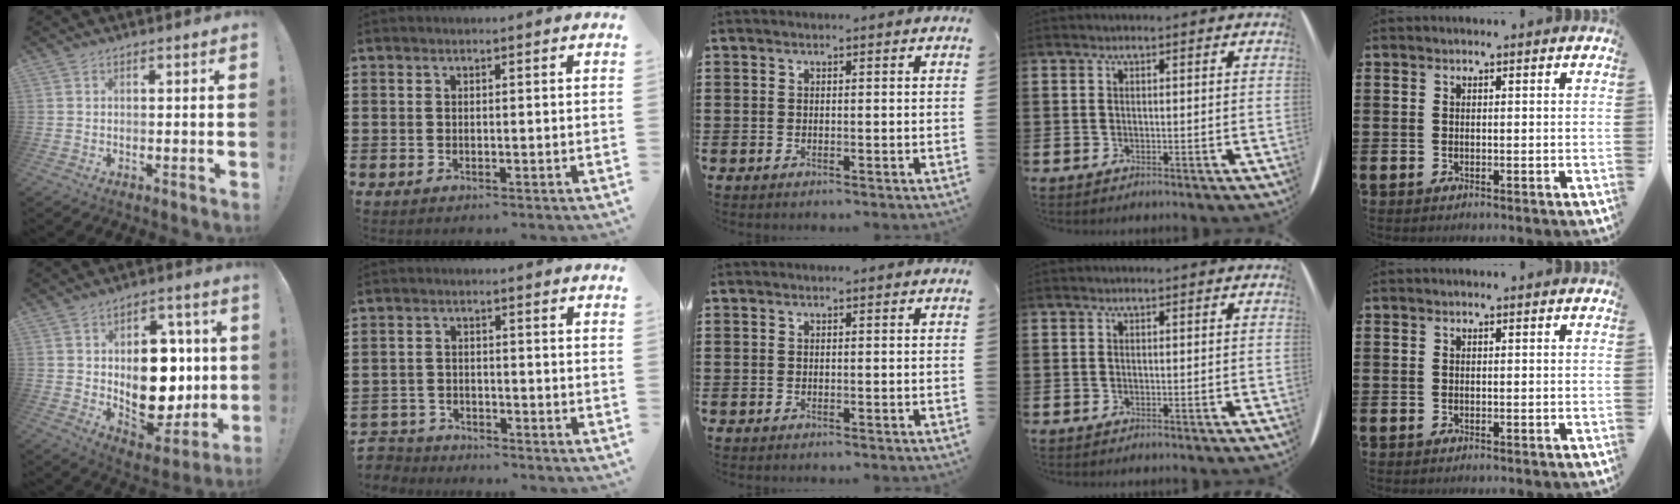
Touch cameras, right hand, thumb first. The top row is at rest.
{"thumb": {"total": 17.7, "force": [1.3, 12.4, 12.5], "torque": [-0.164, -0.011, 0.037]}, "index": {"total": 2.7, "force": [-2.6, 0.6, -0.3], "torque": [-0.004, 0.001, -0.058]}}